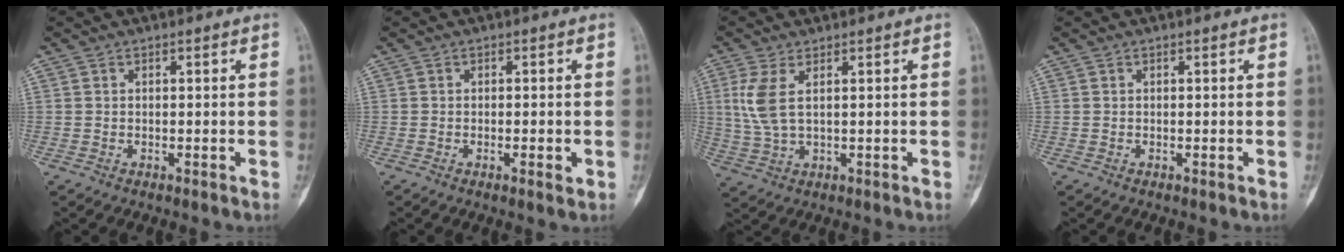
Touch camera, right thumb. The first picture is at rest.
{"total": 2.1, "force": [-0.7, 0.6, 1.9], "torque": [-0.031, -0.001, -0.009]}
{"total": 6.2, "force": [1.7, 2.6, 5.4], "torque": [-0.136, -0.002, 0.043]}
{"total": 0.0}